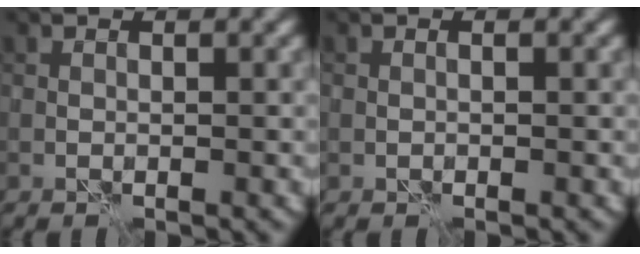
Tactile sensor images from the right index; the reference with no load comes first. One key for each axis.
{"total": 0.0}